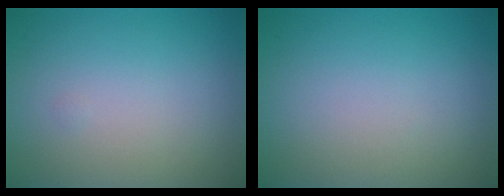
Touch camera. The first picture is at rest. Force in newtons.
{"total": 0.0}